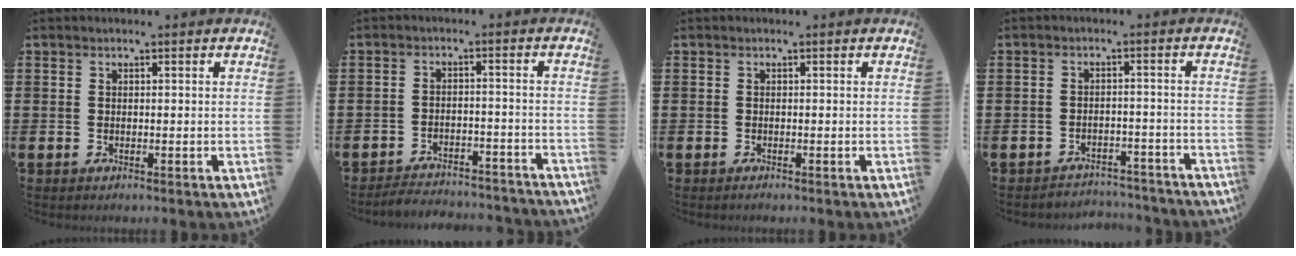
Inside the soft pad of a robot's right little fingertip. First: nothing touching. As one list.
[{"total": 3.1, "force": [-3.1, 0.2, 0.1], "torque": [-0.006, 0.006, -0.066]}, {"total": 0.0}, {"total": 2.7, "force": [-2.7, 0.2, -0.3], "torque": [-0.003, 0.004, -0.059]}]